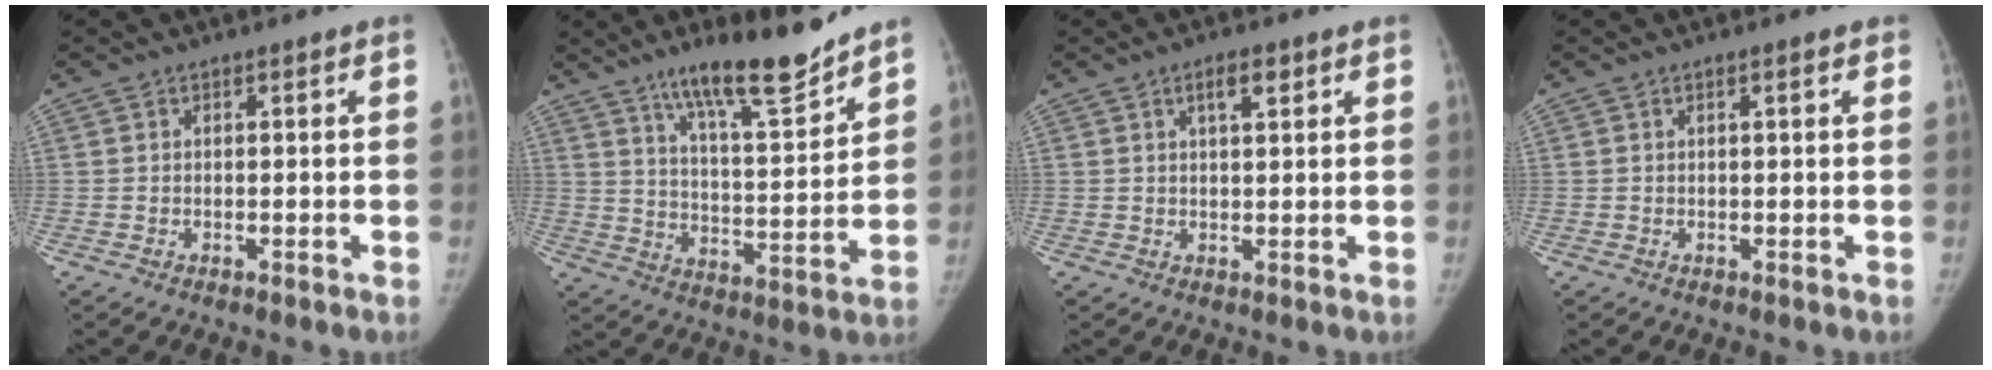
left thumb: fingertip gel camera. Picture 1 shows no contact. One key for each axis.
{"total": 14.8, "fx": 11.4, "fy": 2.6, "fz": 9.1, "tx": -0.123, "ty": -0.075, "tz": 0.191}
{"total": 3.4, "fx": 1.8, "fy": 1.3, "fz": 2.6, "tx": -0.033, "ty": -0.005, "tz": 0.030}
{"total": 1.3, "fx": 0.7, "fy": 0.2, "fz": 1.0, "tx": -0.015, "ty": 0.000, "tz": 0.009}